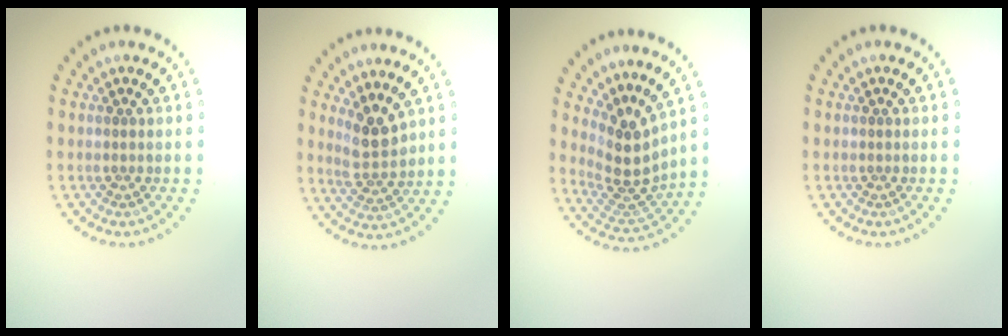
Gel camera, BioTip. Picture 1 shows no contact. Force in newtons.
{"total": 2.9, "press": 2.5, "slide": 1.4}
{"total": 3.9, "press": 2.8, "slide": 2.7}
{"total": 0.0}